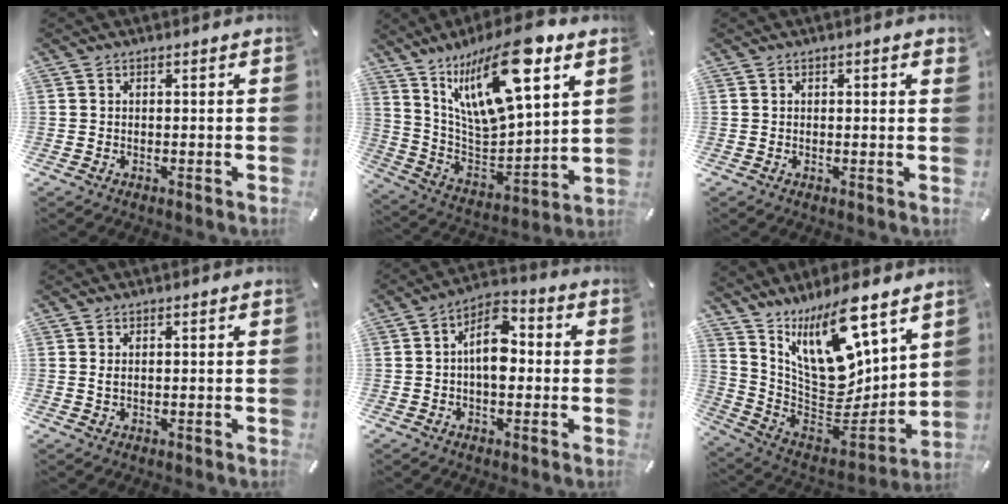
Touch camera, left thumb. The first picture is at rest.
{"total": 21.6, "force": [13.2, 7.7, 15.2], "torque": [-0.287, -0.085, 0.218]}
{"total": 0.9, "force": [0.3, 0.3, 0.8], "torque": [-0.016, 0.002, 0.005]}
{"total": 1.1, "force": [0.2, 0.4, 1.0], "torque": [-0.020, 0.001, 0.003]}
{"total": 9.2, "force": [-0.3, 5.5, 7.4], "torque": [-0.112, 0.008, -0.008]}
{"total": 16.2, "force": [10.1, 7.5, 10.2], "torque": [-0.173, -0.108, 0.179]}